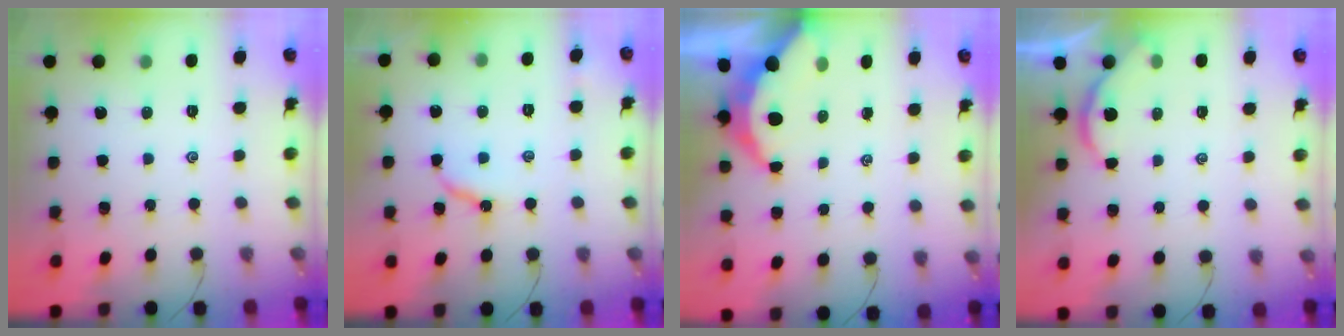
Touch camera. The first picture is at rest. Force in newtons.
{"total": 5.9, "press": 5.9, "slide": 0.2}
{"total": 5.5, "press": 5.5, "slide": 0.7}
{"total": 1.3, "press": 1.3, "slide": 0.2}